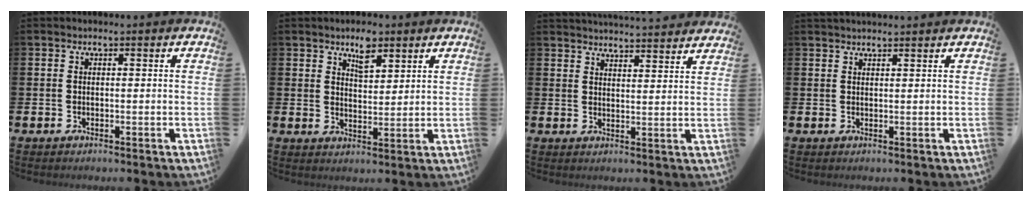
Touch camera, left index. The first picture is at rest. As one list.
[{"total": 4.8, "force": [4.1, 1.8, 1.9], "torque": [-0.028, -0.019, 0.070]}, {"total": 4.2, "force": [4.2, -0.2, -0.2], "torque": [-0.004, -0.029, 0.076]}, {"total": 1.4, "force": [1.4, 0.1, 0.1], "torque": [-0.003, -0.003, 0.026]}]